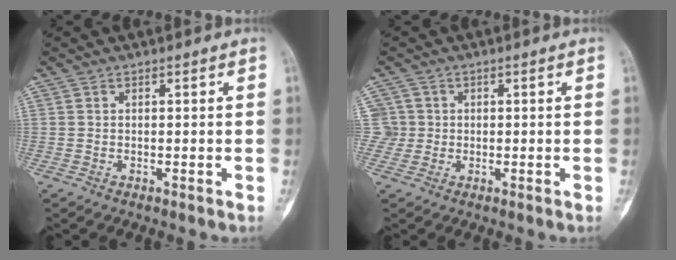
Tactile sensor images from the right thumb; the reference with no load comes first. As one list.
[{"total": 3.5, "force": [0.2, 3.4, -0.1], "torque": [0.028, 0.009, 0.002]}]